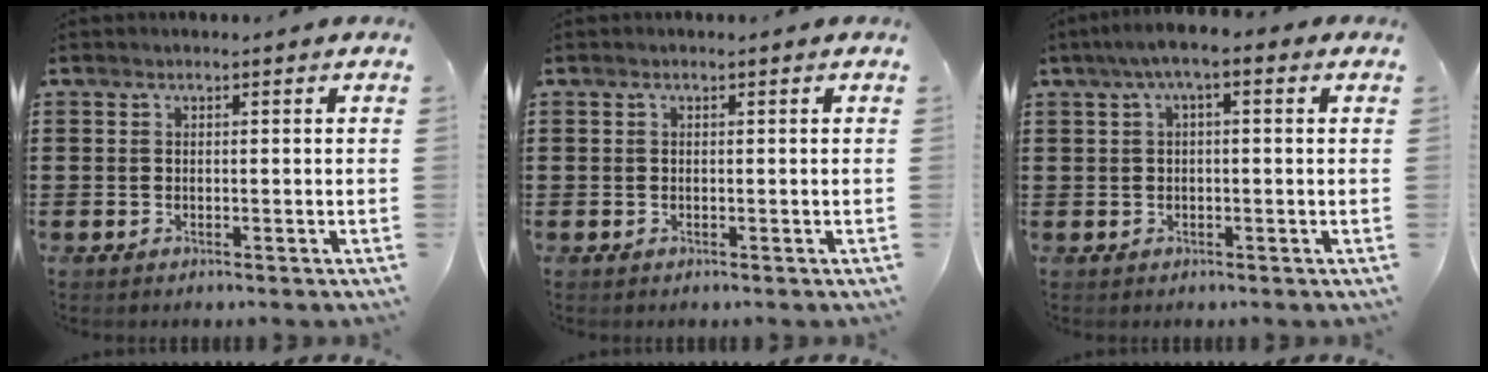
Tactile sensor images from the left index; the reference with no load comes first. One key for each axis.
{"total": 0.0}
{"total": 3.4, "fx": 0.4, "fy": 0.7, "fz": 3.3, "tx": -0.068, "ty": 0.004, "tz": 0.001}